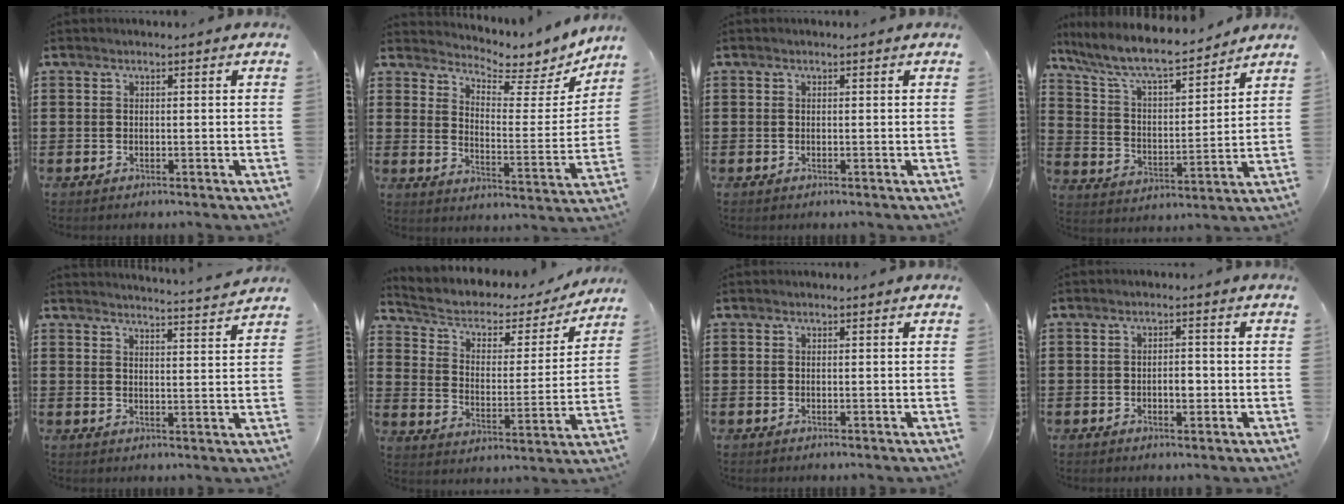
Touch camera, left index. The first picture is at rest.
{"total": 4.7, "force": [4.5, 0.5, 0.9], "torque": [-0.031, -0.050, 0.070]}
{"total": 0.0}
{"total": 8.7, "force": [7.6, 1.2, 3.9], "torque": [-0.108, -0.043, 0.128]}
{"total": 3.4, "force": [3.3, -0.8, 0.4], "torque": [-0.013, -0.029, 0.054]}
{"total": 3.9, "force": [2.5, 2.4, 1.8], "torque": [-0.054, -0.017, 0.033]}
{"total": 0.0}
{"total": 2.5, "force": [-0.5, 1.2, 2.1], "torque": [-0.035, 0.001, -0.012]}